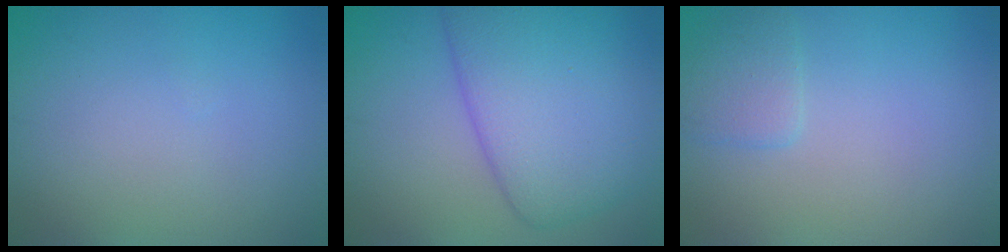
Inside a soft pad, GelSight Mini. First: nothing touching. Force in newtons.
{"total": 8.7, "press": 8.7, "slide": 0.4}
{"total": 1.6, "press": 1.6, "slide": 0.1}